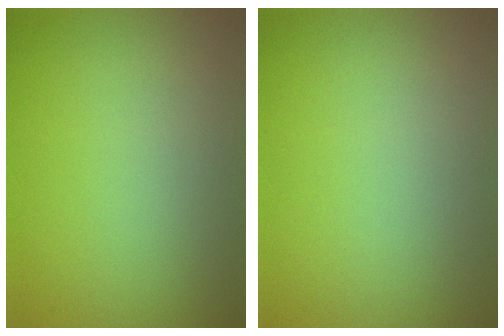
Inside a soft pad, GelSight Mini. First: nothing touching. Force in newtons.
{"total": 0.0}